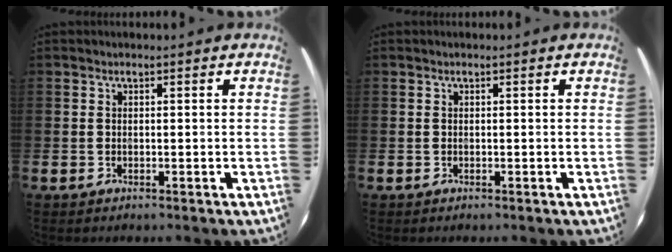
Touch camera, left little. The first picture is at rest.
{"total": 0.0}